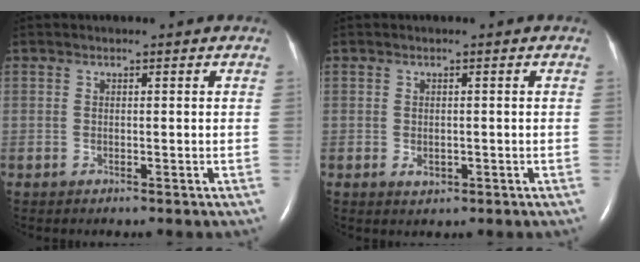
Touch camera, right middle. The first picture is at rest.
{"total": 1.5, "force": [-0.4, 1.1, 1.0], "torque": [-0.018, -0.001, 0.001]}